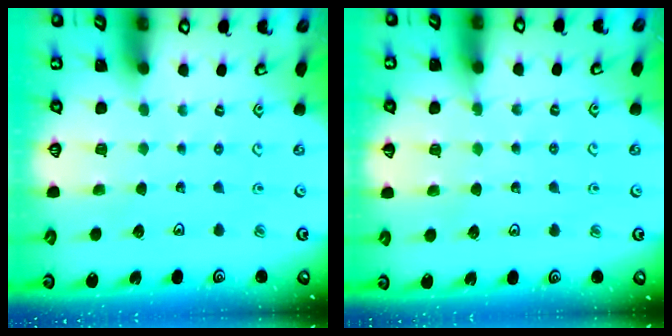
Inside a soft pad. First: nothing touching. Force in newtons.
{"total": 4.9, "press": 4.9, "slide": 0.8}